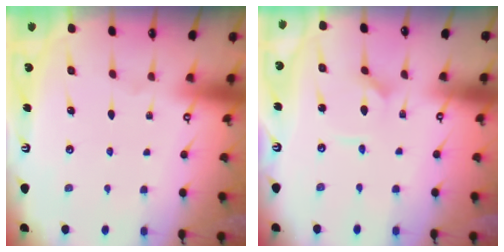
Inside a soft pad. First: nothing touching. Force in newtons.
{"total": 1.4, "press": 1.4, "slide": 0.1}